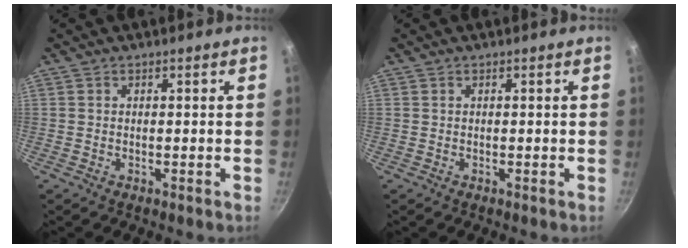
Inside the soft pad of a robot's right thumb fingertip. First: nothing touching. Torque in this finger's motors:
{"motor_torque": [-0.02, 0.02, 0.00, 0.00, 0.00]}